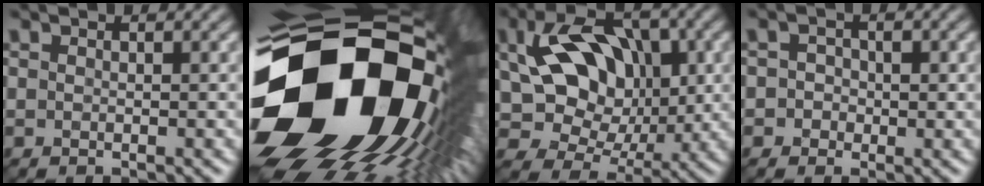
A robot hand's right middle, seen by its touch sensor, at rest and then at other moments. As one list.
[{"total": 22.3, "force": [-2.1, 14.1, 17.1], "torque": [-0.333, -0.091, -0.014]}, {"total": 9.7, "force": [1.3, 6.3, 7.2], "torque": [-0.136, -0.002, 0.021]}, {"total": 1.3, "force": [-0.5, 1.2, 0.2], "torque": [0.015, 0.005, -0.016]}]